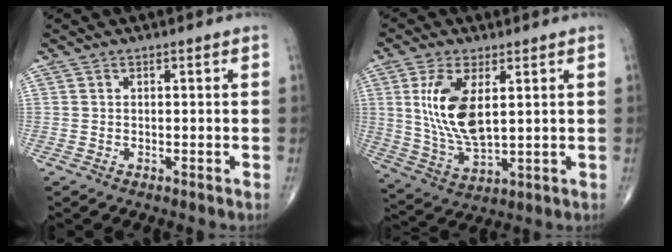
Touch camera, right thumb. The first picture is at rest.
{"total": 12.6, "force": [3.0, 5.8, 10.8], "torque": [-0.218, -0.020, 0.069]}